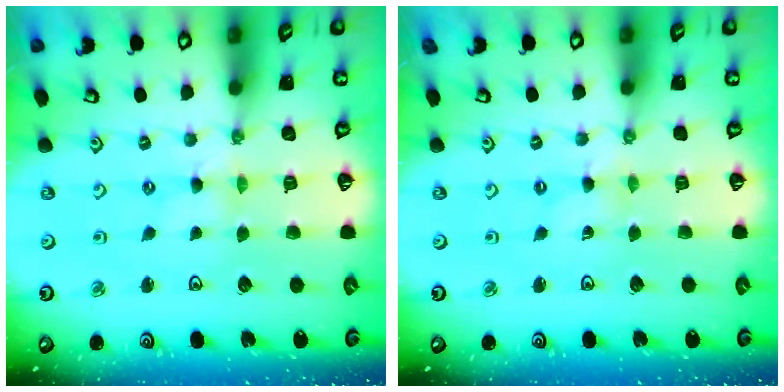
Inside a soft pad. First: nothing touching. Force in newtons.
{"total": 0.0}